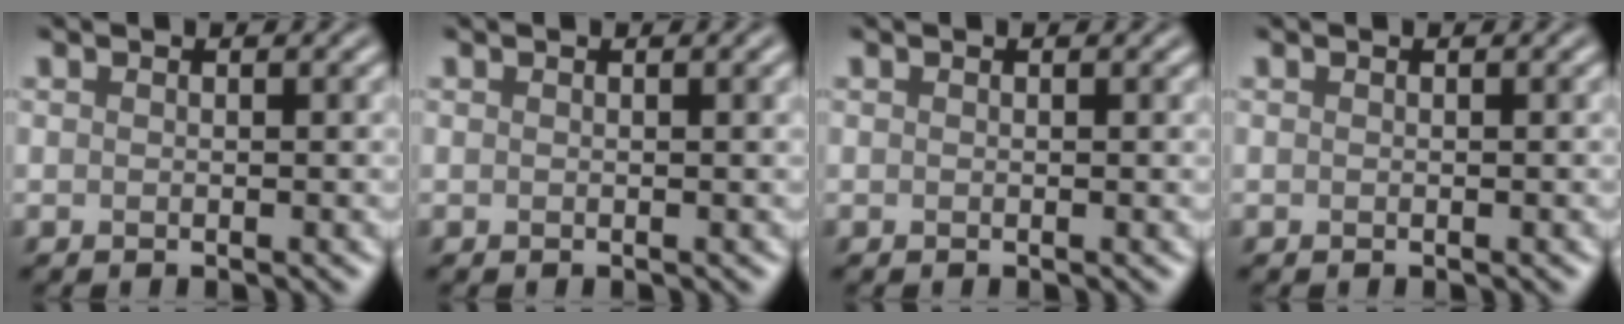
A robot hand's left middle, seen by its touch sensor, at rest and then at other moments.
{"total": 0.8, "force": [0.3, 0.2, 0.7], "torque": [-0.007, 0.004, 0.004]}
{"total": 0.0}
{"total": 0.0}